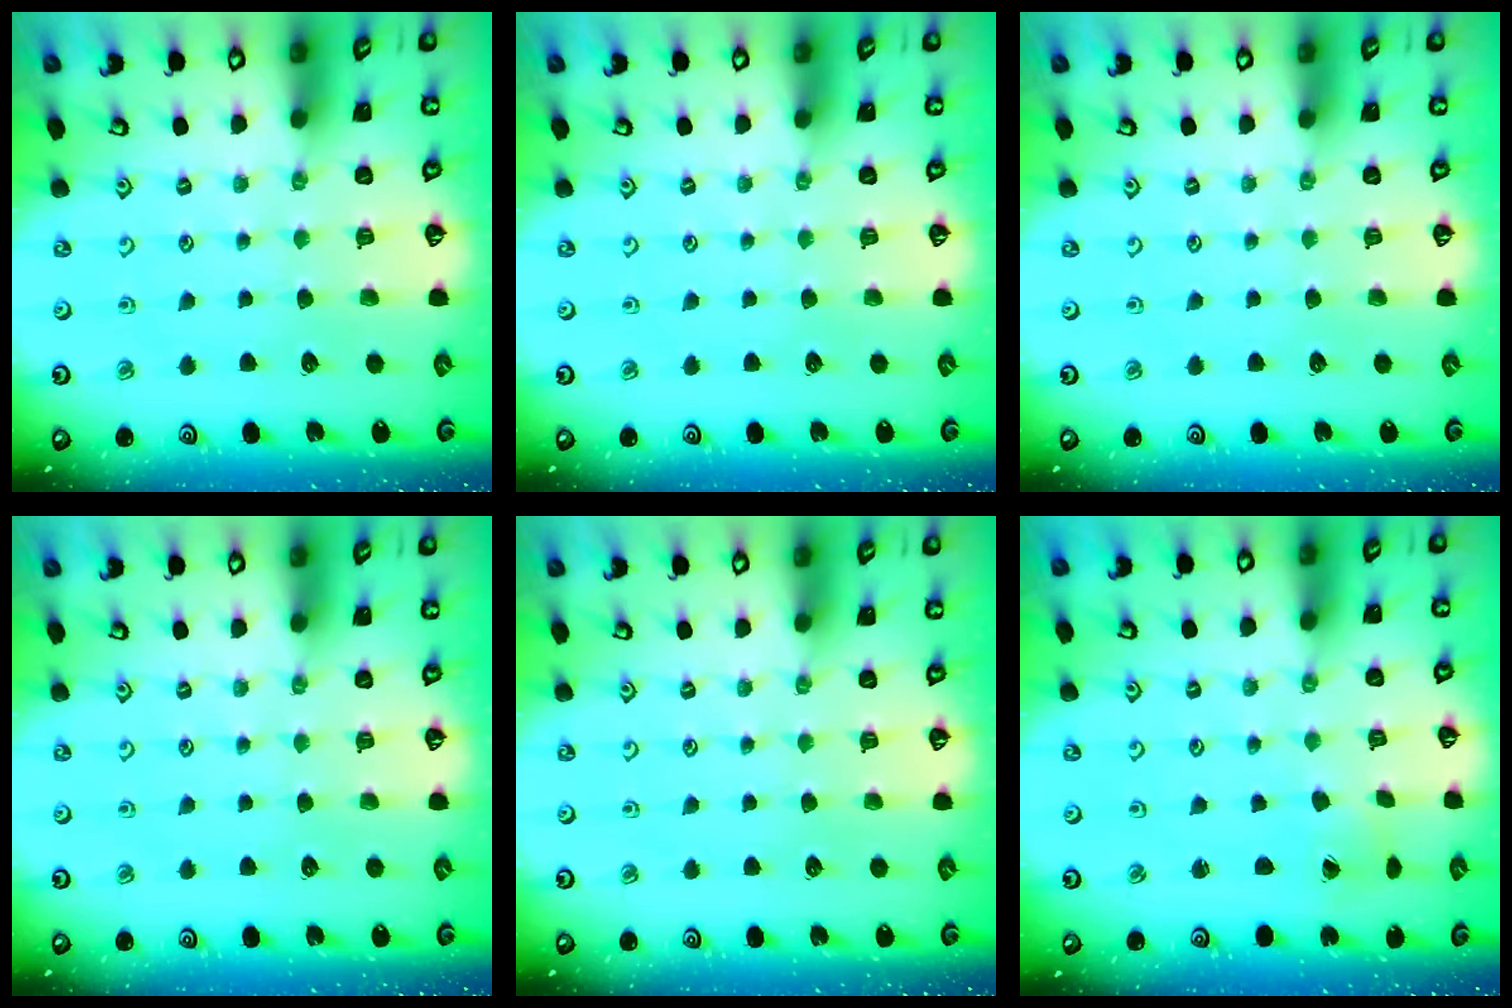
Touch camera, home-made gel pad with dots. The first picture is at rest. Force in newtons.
{"total": 0.0}
{"total": 0.0}
{"total": 0.0}
{"total": 0.0}
{"total": 1.5, "press": 1.5, "slide": 0.1}